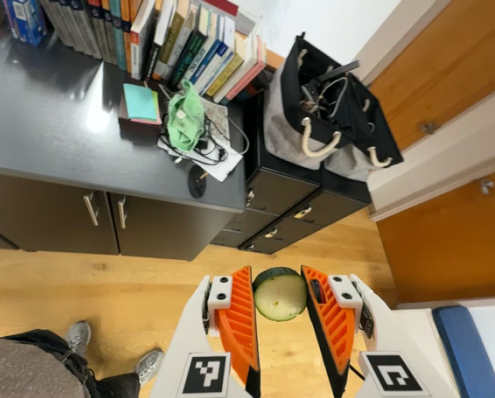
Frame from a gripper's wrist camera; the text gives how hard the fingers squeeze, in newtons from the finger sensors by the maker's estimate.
{"total": 6.7, "left": 7.6, "right": 5.9}